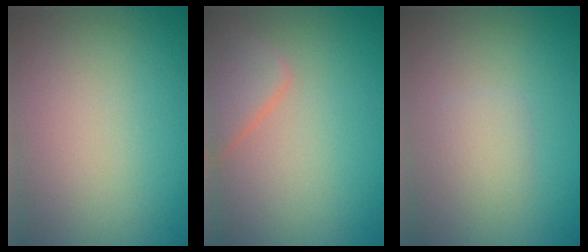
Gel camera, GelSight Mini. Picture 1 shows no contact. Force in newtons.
{"total": 2.8, "press": 2.8, "slide": 0.3}
{"total": 1.5, "press": 1.5, "slide": 0.0}